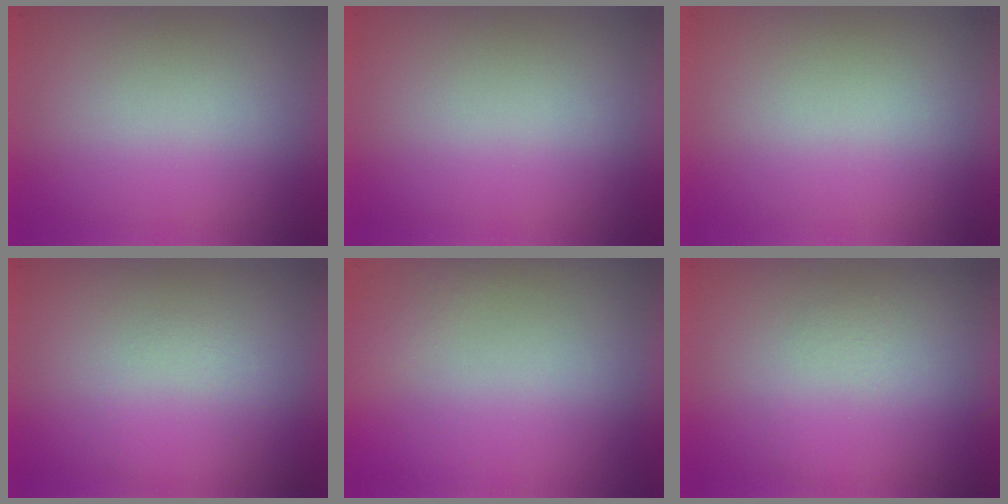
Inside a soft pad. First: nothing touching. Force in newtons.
{"total": 0.0}
{"total": 0.0}
{"total": 1.1}
{"total": 8.2}
{"total": 1.3}